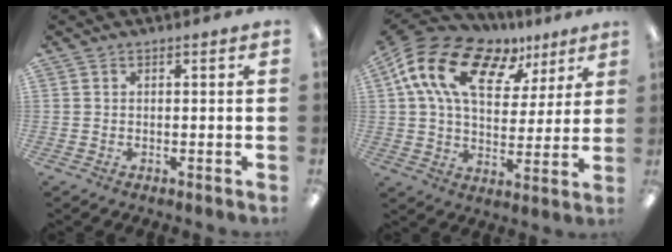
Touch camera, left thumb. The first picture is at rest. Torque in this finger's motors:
{"motor_torque": [0.36, 1.16, 1.28, -1.49, 0.56]}